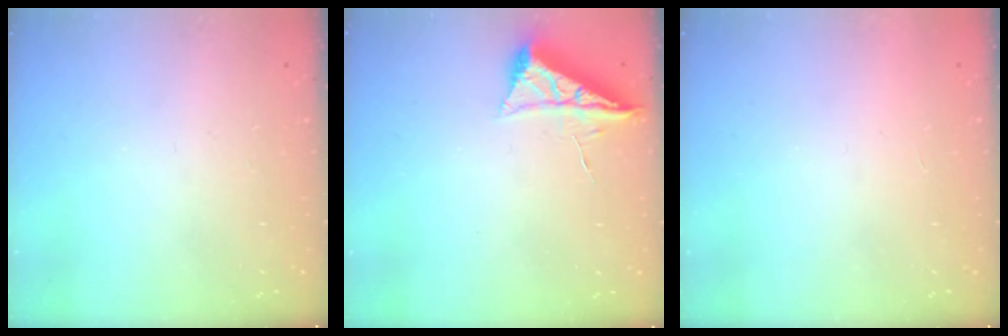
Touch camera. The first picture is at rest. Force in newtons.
{"total": 6.5, "press": 6.5, "slide": 0.8}
{"total": 1.7, "press": 1.7, "slide": 0.1}